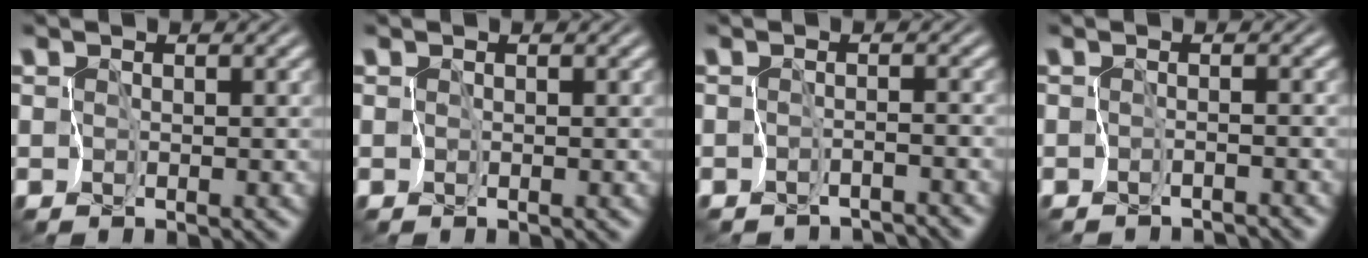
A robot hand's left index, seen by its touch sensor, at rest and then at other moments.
{"total": 0.0}
{"total": 3.0, "force": [-3.0, 0.6, 0.4], "torque": [-0.001, -0.002, -0.045]}
{"total": 1.9, "force": [-1.9, 0.1, 0.0], "torque": [0.003, -0.005, -0.032]}